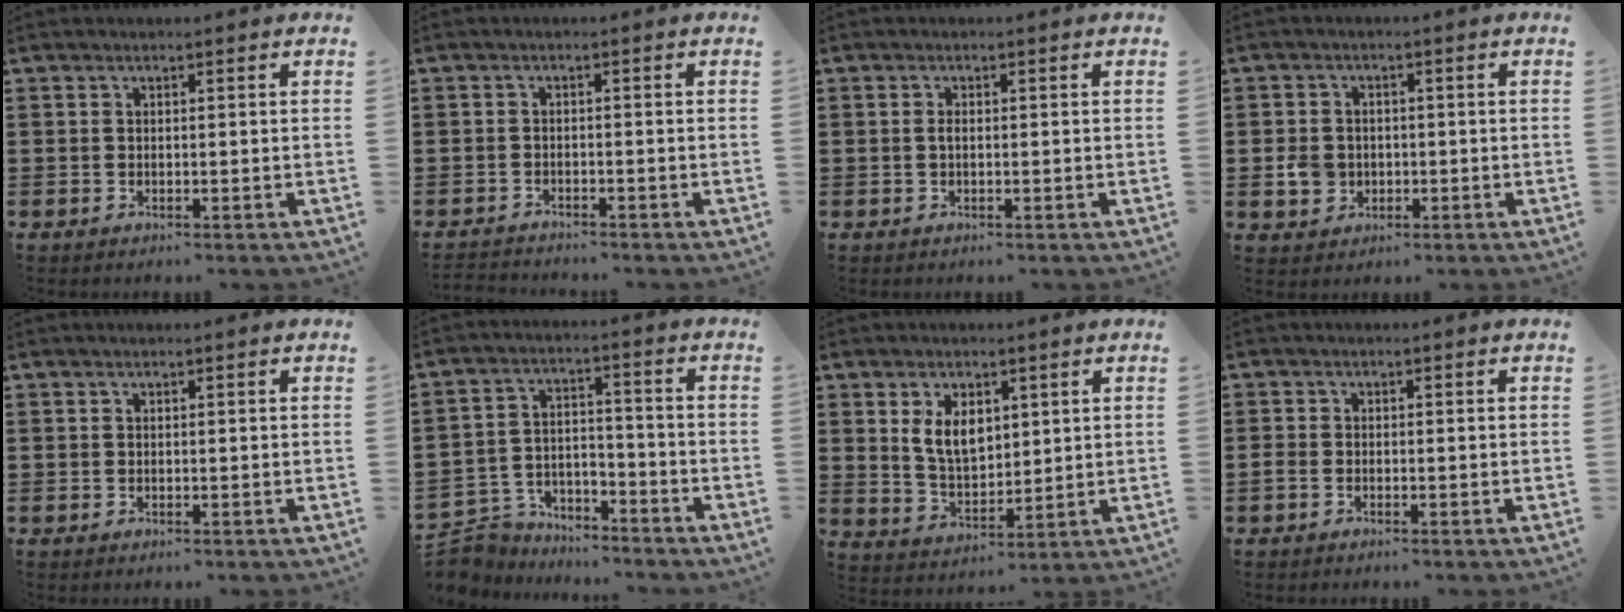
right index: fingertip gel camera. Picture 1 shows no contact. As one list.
[{"total": 1.5, "force": [-1.5, 0.0, -0.1], "torque": [-0.004, -0.001, -0.032]}, {"total": 0.9, "force": [-0.2, 0.3, 0.9], "torque": [-0.025, -0.004, -0.005]}, {"total": 3.9, "force": [-0.7, 3.4, 1.9], "torque": [-0.049, 0.005, -0.016]}, {"total": 0.0}, {"total": 5.6, "force": [-5.4, 1.7, 0.2], "torque": [-0.026, 0.006, -0.114]}, {"total": 6.4, "force": [2.2, 3.7, 4.7], "torque": [-0.096, 0.008, 0.038]}, {"total": 0.7, "force": [-0.7, 0.2, 0.2], "torque": [-0.006, -0.001, -0.014]}]